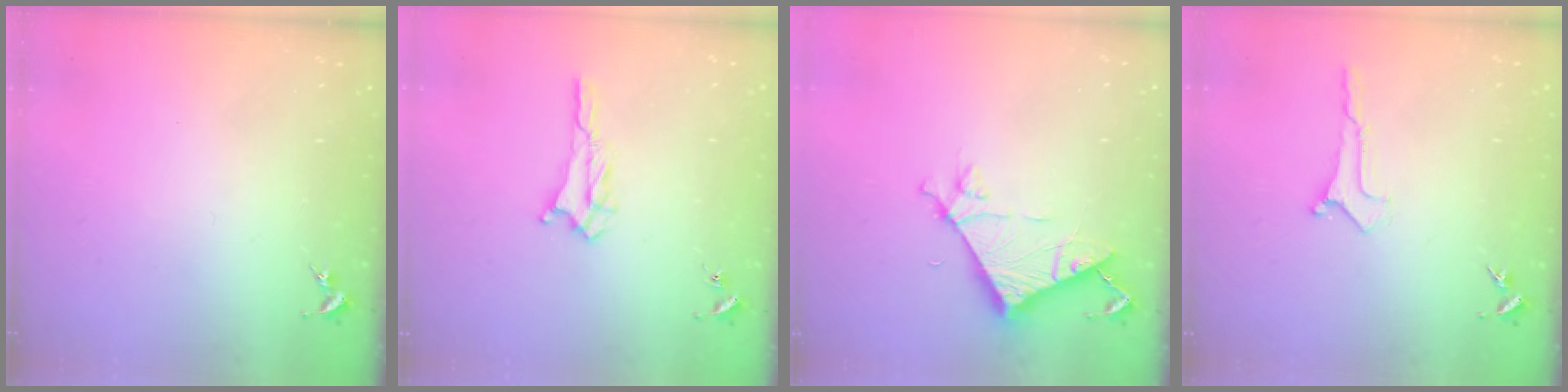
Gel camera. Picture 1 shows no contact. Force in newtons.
{"total": 1.7, "press": 1.7, "slide": 0.2}
{"total": 7.2, "press": 7.2, "slide": 0.4}
{"total": 0.0}